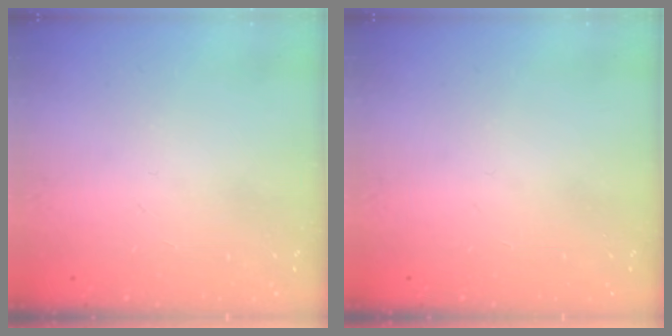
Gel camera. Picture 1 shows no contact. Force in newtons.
{"total": 0.0}